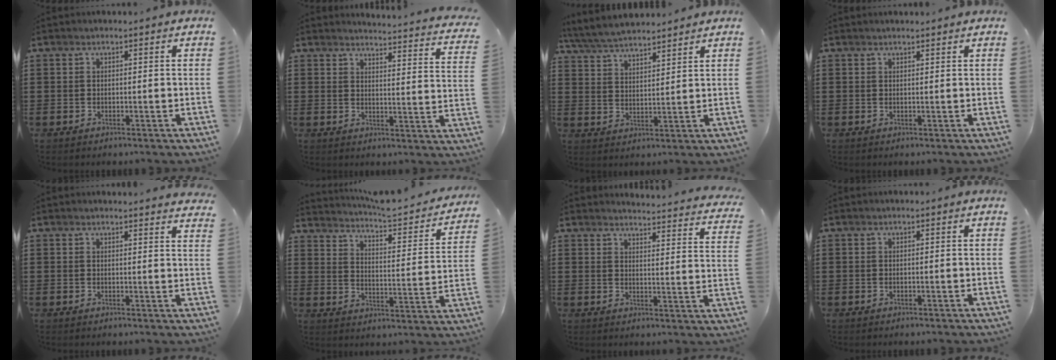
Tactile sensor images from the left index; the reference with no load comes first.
{"total": 3.1, "force": [3.0, -0.3, 0.7], "torque": [-0.022, -0.033, 0.047]}
{"total": 5.4, "force": [5.2, 0.7, 1.3], "torque": [-0.045, -0.017, 0.093]}
{"total": 0.8, "force": [0.8, 0.0, 0.2], "torque": [-0.005, -0.001, 0.016]}
{"total": 1.9, "force": [1.9, -0.1, 0.3], "torque": [-0.001, -0.005, 0.034]}
{"total": 4.3, "force": [4.2, -0.3, 1.1], "torque": [-0.038, -0.037, 0.062]}
{"total": 3.5, "force": [3.5, -0.1, 0.5], "torque": [-0.019, -0.028, 0.057]}
{"total": 0.0}